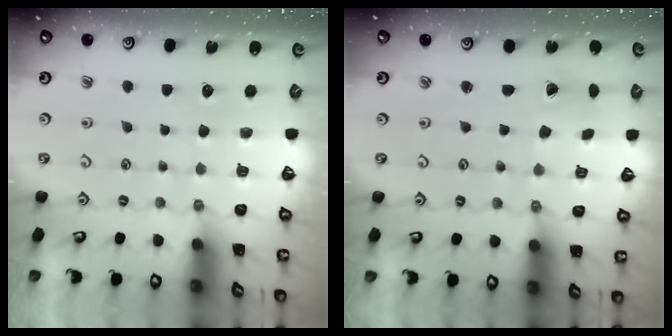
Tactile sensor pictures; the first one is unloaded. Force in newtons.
{"total": 2.1, "press": 2.1, "slide": 0.3}